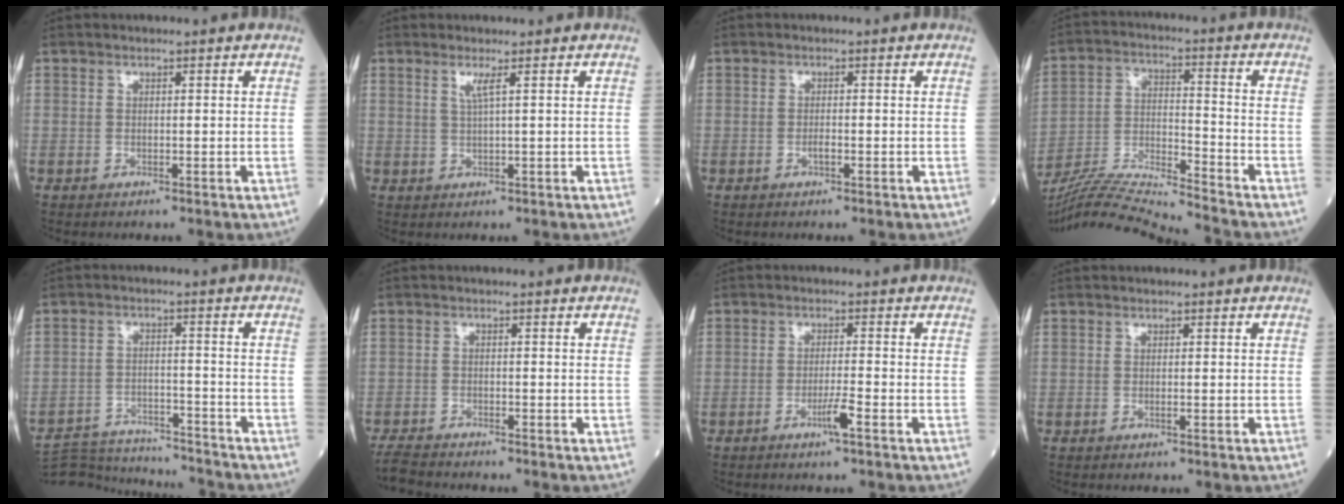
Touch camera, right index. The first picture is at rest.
{"total": 1.8, "force": [0.8, -0.5, 1.5], "torque": [-0.035, -0.005, 0.018]}
{"total": 0.9, "force": [-0.4, 0.2, 0.8], "torque": [-0.017, 0.001, -0.008]}
{"total": 15.0, "force": [-14.2, -2.0, 4.3], "torque": [-0.075, 0.003, -0.253]}
{"total": 14.4, "force": [-14.1, 1.5, 2.7], "torque": [-0.052, 0.006, -0.207]}
{"total": 3.9, "force": [-3.8, 0.2, 0.9], "torque": [-0.017, -0.016, -0.067]}
{"total": 2.9, "force": [-1.6, -0.4, 2.4], "torque": [-0.047, -0.004, -0.033]}
{"total": 0.0}